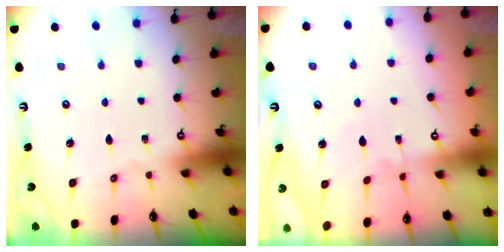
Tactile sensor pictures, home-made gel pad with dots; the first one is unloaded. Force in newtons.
{"total": 4.9, "press": 4.9, "slide": 0.0}